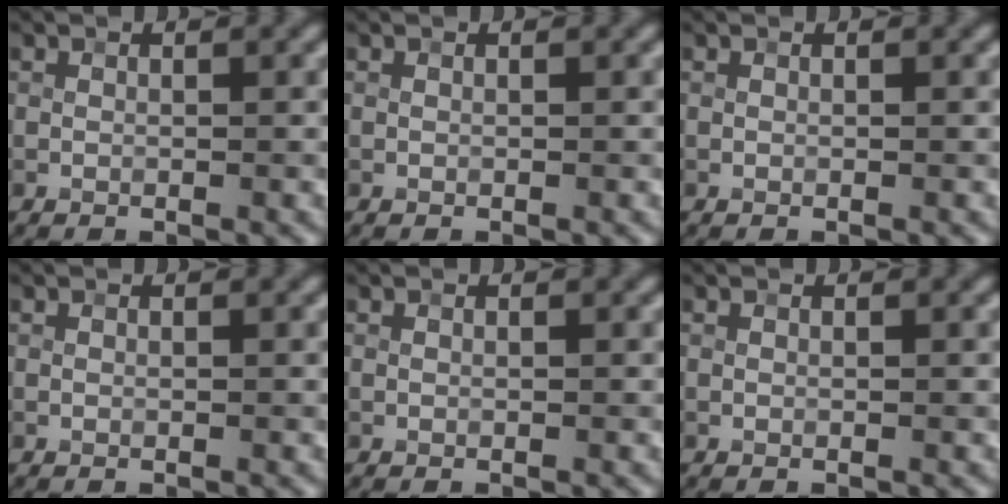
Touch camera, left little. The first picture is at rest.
{"total": 0.0}
{"total": 0.0}
{"total": 0.0}
{"total": 0.0}
{"total": 0.0}